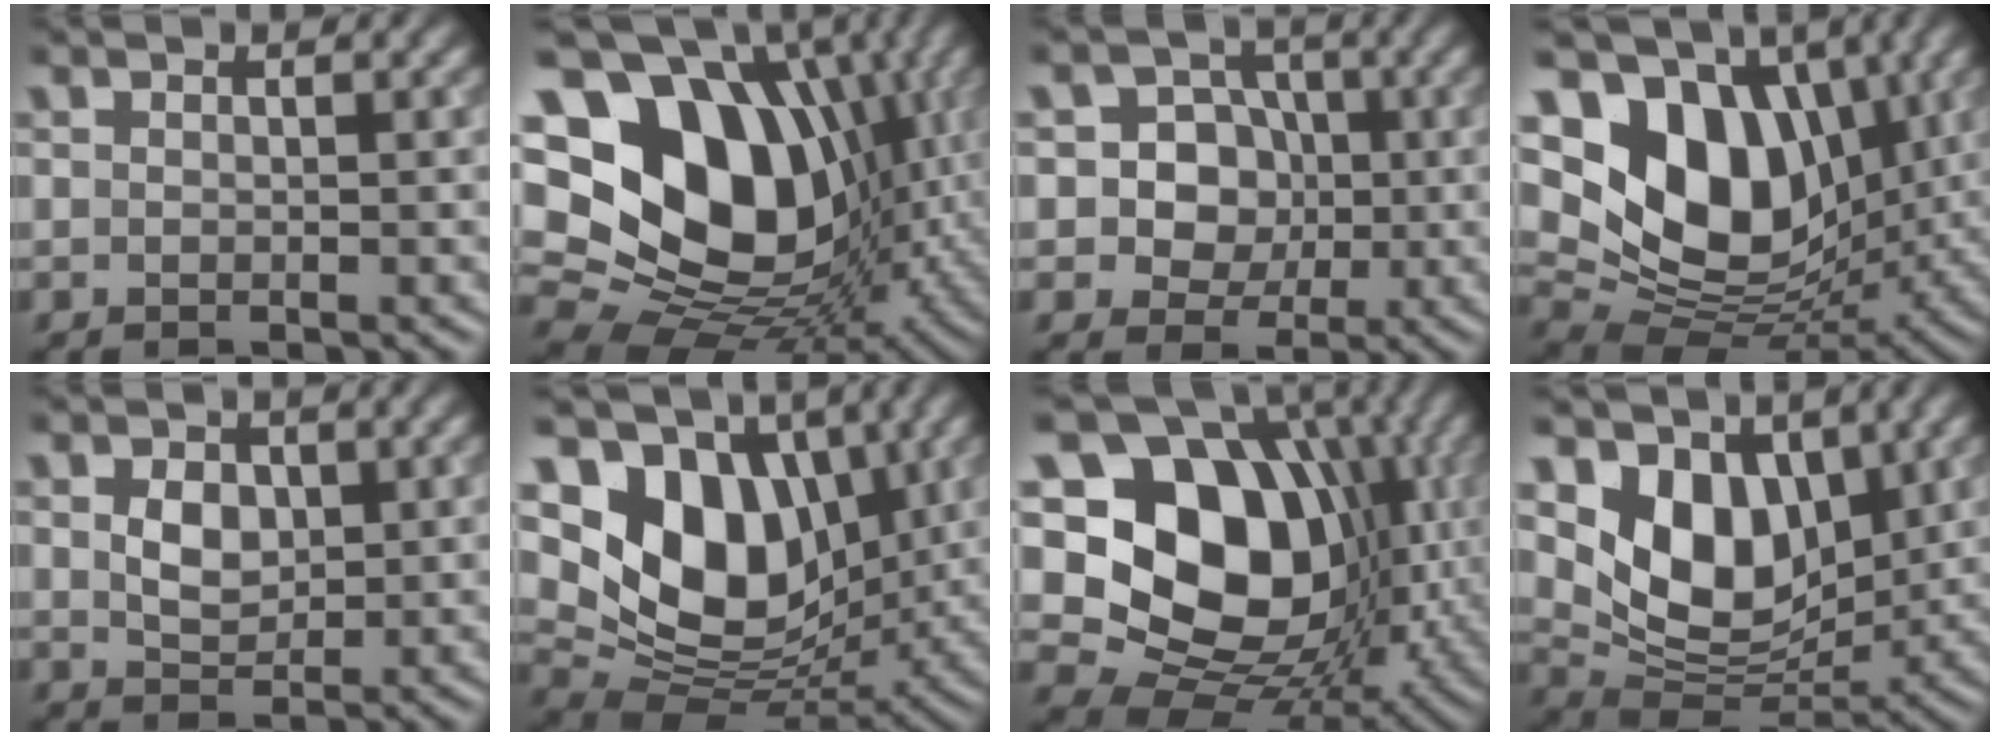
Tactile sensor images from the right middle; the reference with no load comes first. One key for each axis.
{"total": 18.7, "fx": 4.5, "fy": 13.6, "fz": 12.1, "tx": -0.219, "ty": 0.011, "tz": 0.089}
{"total": 6.5, "fx": 0.5, "fy": 6.0, "fz": 2.6, "tx": -0.024, "ty": 0.029, "tz": -0.009}
{"total": 13.8, "fx": 4.2, "fy": 9.4, "fz": 9.3, "tx": -0.177, "ty": 0.005, "tz": 0.074}
{"total": 2.7, "fx": 0.6, "fy": 2.0, "fz": 1.8, "tx": -0.038, "ty": -0.002, "tz": 0.011}
{"total": 11.9, "fx": 3.6, "fy": 8.1, "fz": 7.9, "tx": -0.145, "ty": -0.004, "tz": 0.059}
{"total": 16.4, "fx": 2.6, "fy": 12.5, "fz": 10.3, "tx": -0.167, "ty": 0.011, "tz": 0.045}
{"total": 7.7, "fx": 3.1, "fy": 5.1, "fz": 4.8, "tx": -0.092, "ty": -0.022, "tz": 0.051}